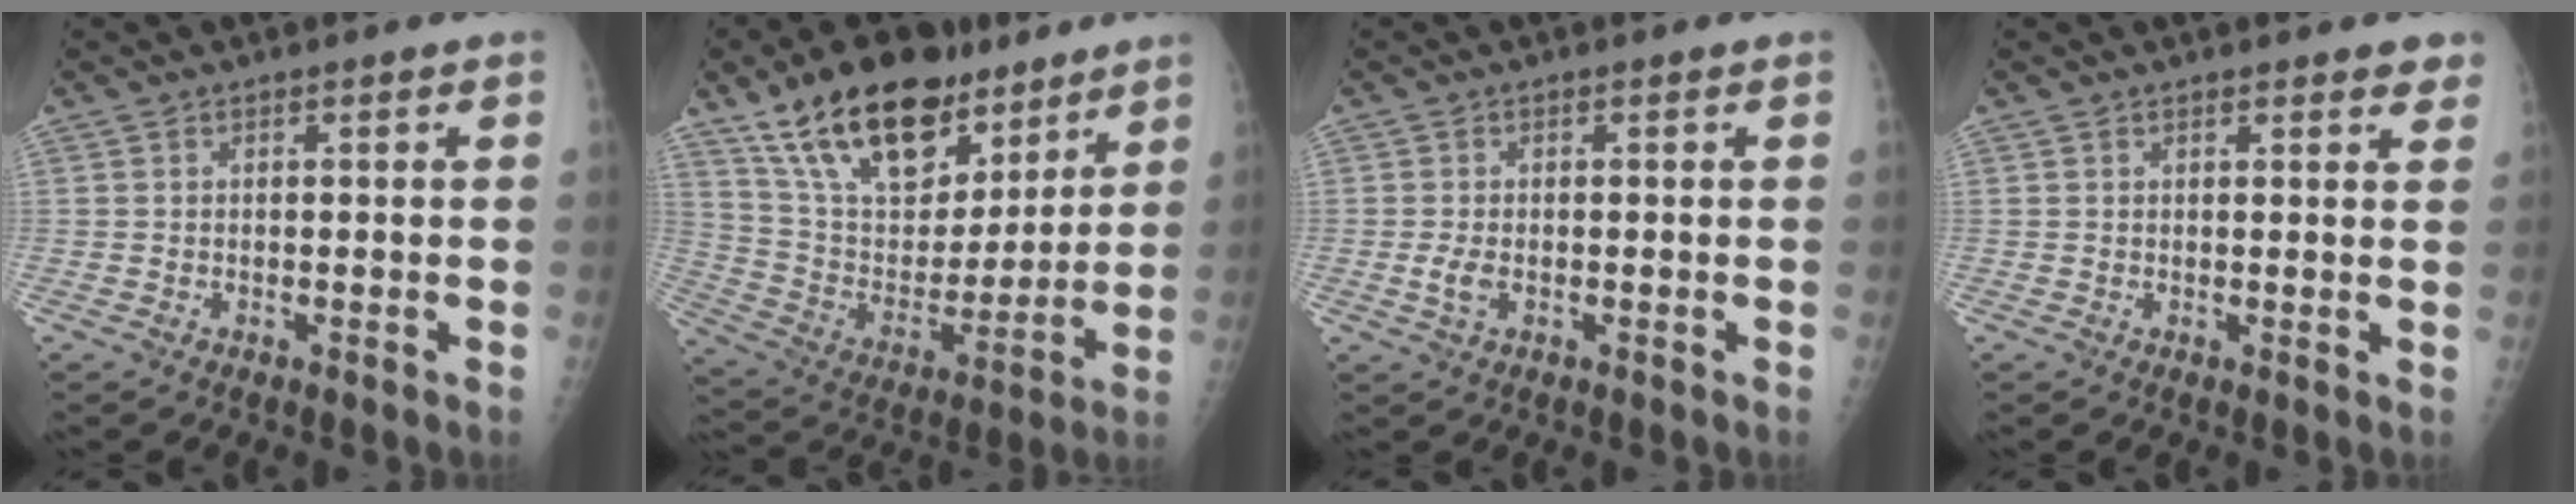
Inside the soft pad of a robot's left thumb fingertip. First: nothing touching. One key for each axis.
{"total": 23.7, "fx": 15.3, "fy": 12.4, "fz": 13.2, "tx": -0.188, "ty": -0.046, "tz": 0.274}
{"total": 2.4, "fx": -0.4, "fy": 1.4, "fz": 1.9, "tx": -0.041, "ty": -0.004, "tz": -0.008}
{"total": 3.3, "fx": 2.6, "fy": 1.2, "fz": 1.6, "tx": 0.008, "ty": -0.006, "tz": 0.027}